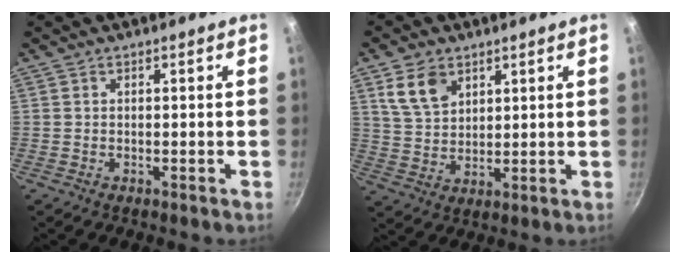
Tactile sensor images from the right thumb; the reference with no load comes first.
{"total": 8.0, "force": [4.1, 5.4, 4.3], "torque": [-0.060, -0.016, 0.085]}